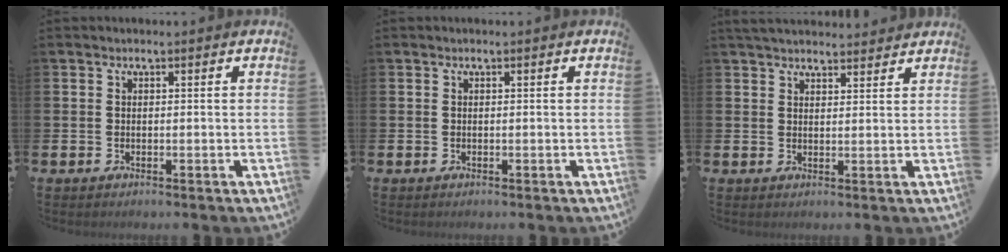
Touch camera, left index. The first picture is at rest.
{"total": 0.0}
{"total": 3.6, "force": [3.5, 0.7, 0.5], "torque": [-0.013, -0.014, 0.065]}